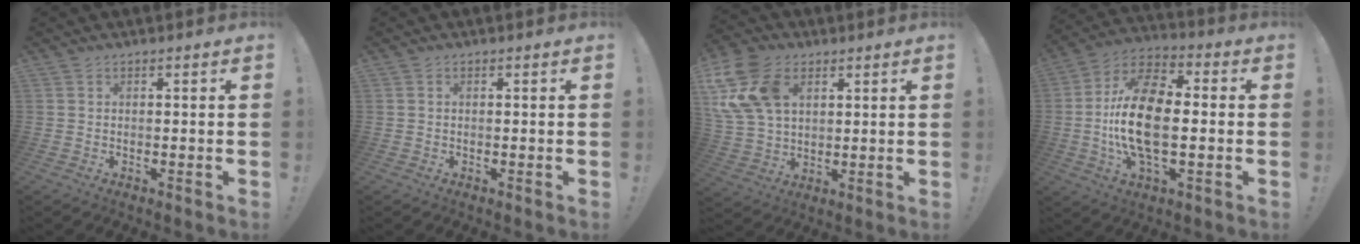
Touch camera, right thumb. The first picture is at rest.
{"total": 0.0}
{"total": 17.0, "force": [6.1, 11.7, 10.7], "torque": [-0.222, -0.018, 0.116]}
{"total": 18.5, "force": [-1.3, 9.5, 15.8], "torque": [-0.303, 0.001, -0.024]}